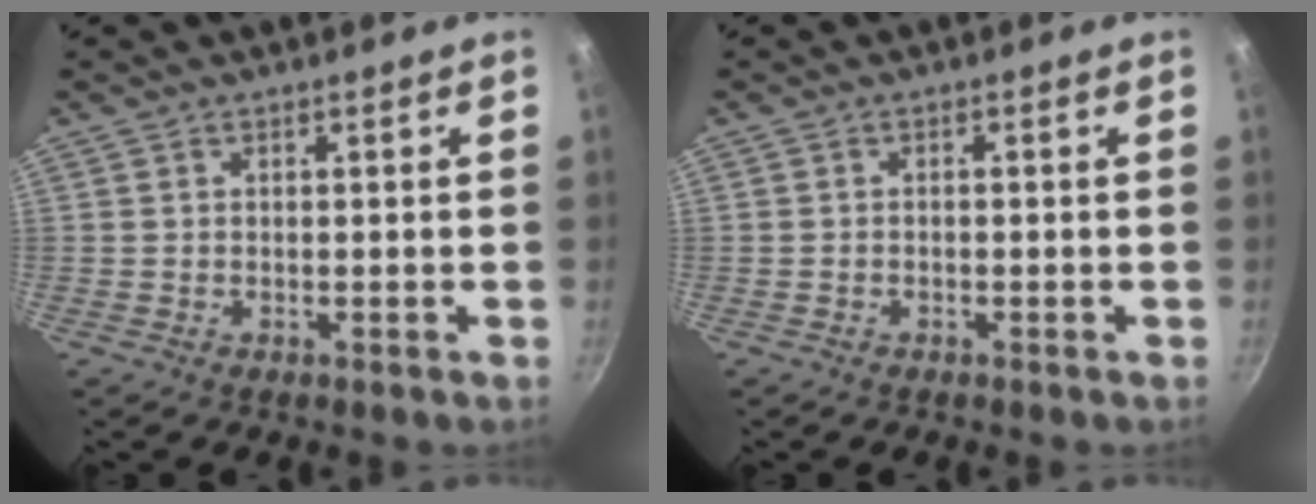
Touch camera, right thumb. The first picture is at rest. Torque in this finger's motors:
{"motor_torque": [-0.03, 0.37, -0.20, -0.06, 0.05]}